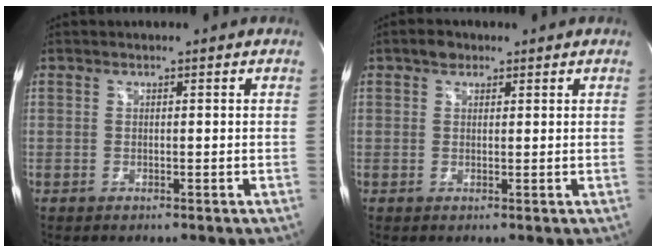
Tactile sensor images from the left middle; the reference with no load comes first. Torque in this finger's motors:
{"motor_torque": [0.27, -0.18, 0.02, 0.00]}